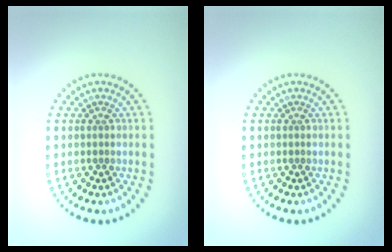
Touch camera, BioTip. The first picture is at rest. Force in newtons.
{"total": 0.0}